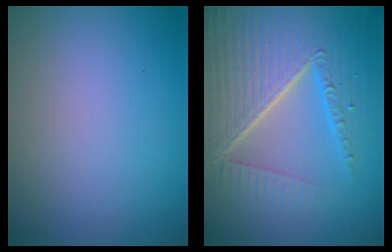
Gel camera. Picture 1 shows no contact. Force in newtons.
{"total": 9.3, "press": 6.1, "slide": 6.9}